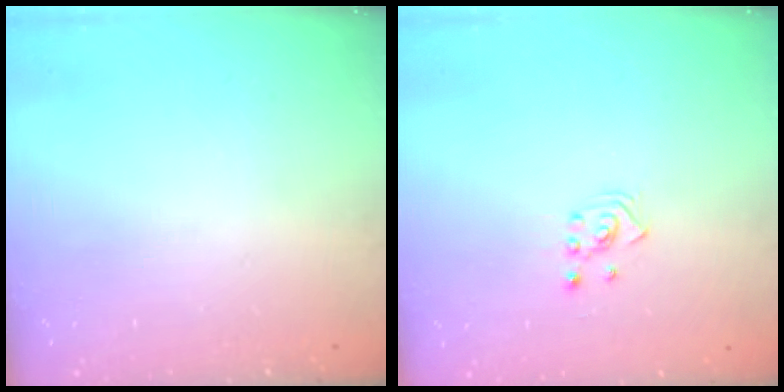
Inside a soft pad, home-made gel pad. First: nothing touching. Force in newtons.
{"total": 2.5, "press": 2.5, "slide": 0.4}